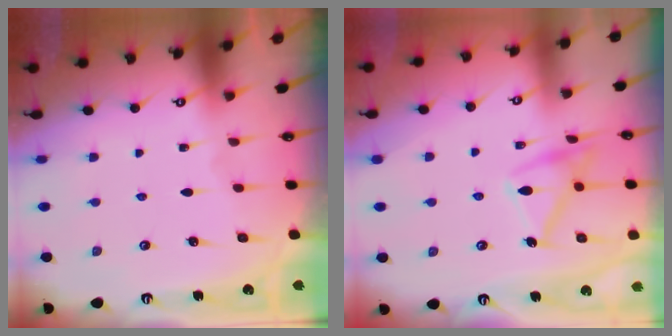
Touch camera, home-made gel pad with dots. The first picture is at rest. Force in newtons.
{"total": 15.6, "press": 15.6, "slide": 0.9}